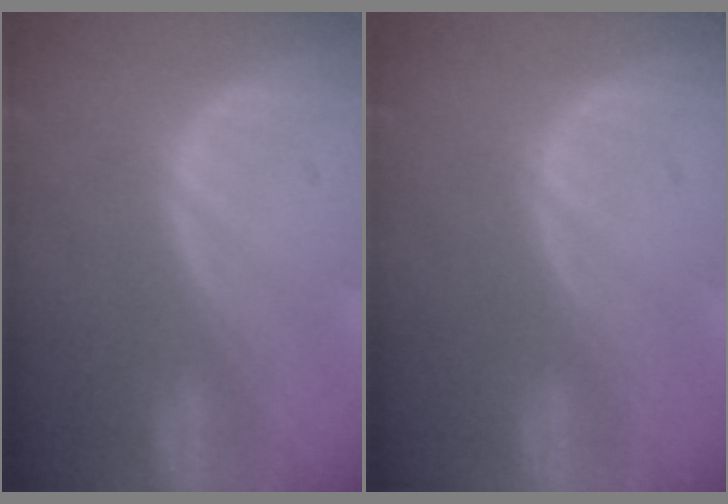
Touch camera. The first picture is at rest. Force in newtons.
{"total": 0.0}